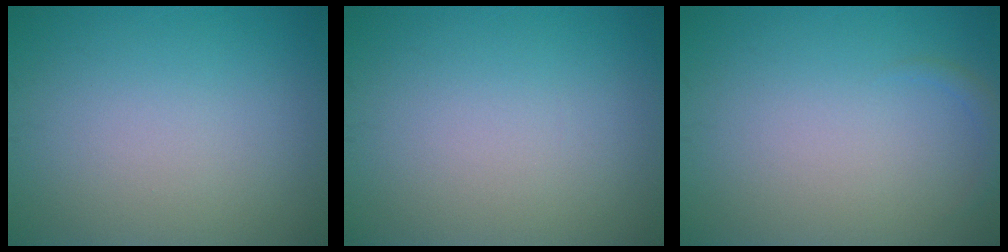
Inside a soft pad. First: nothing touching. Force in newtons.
{"total": 0.0}
{"total": 0.8, "press": 0.8, "slide": 0.0}